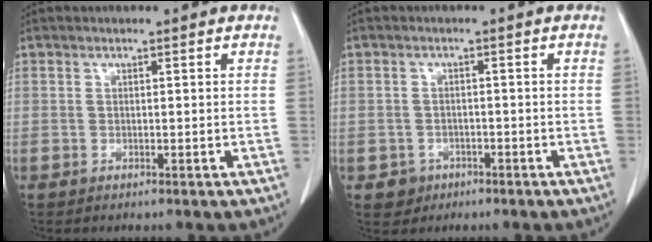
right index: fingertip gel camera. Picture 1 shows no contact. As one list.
[{"total": 2.9, "force": [-1.4, 2.6, 0.2], "torque": [0.003, 0.012, -0.016]}]